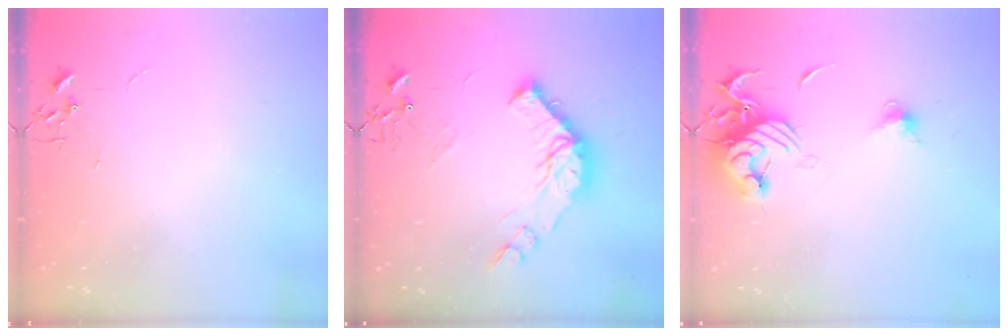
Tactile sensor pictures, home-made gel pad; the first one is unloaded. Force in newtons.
{"total": 16.5, "press": 16.5, "slide": 1.5}
{"total": 14.7, "press": 14.6, "slide": 1.2}